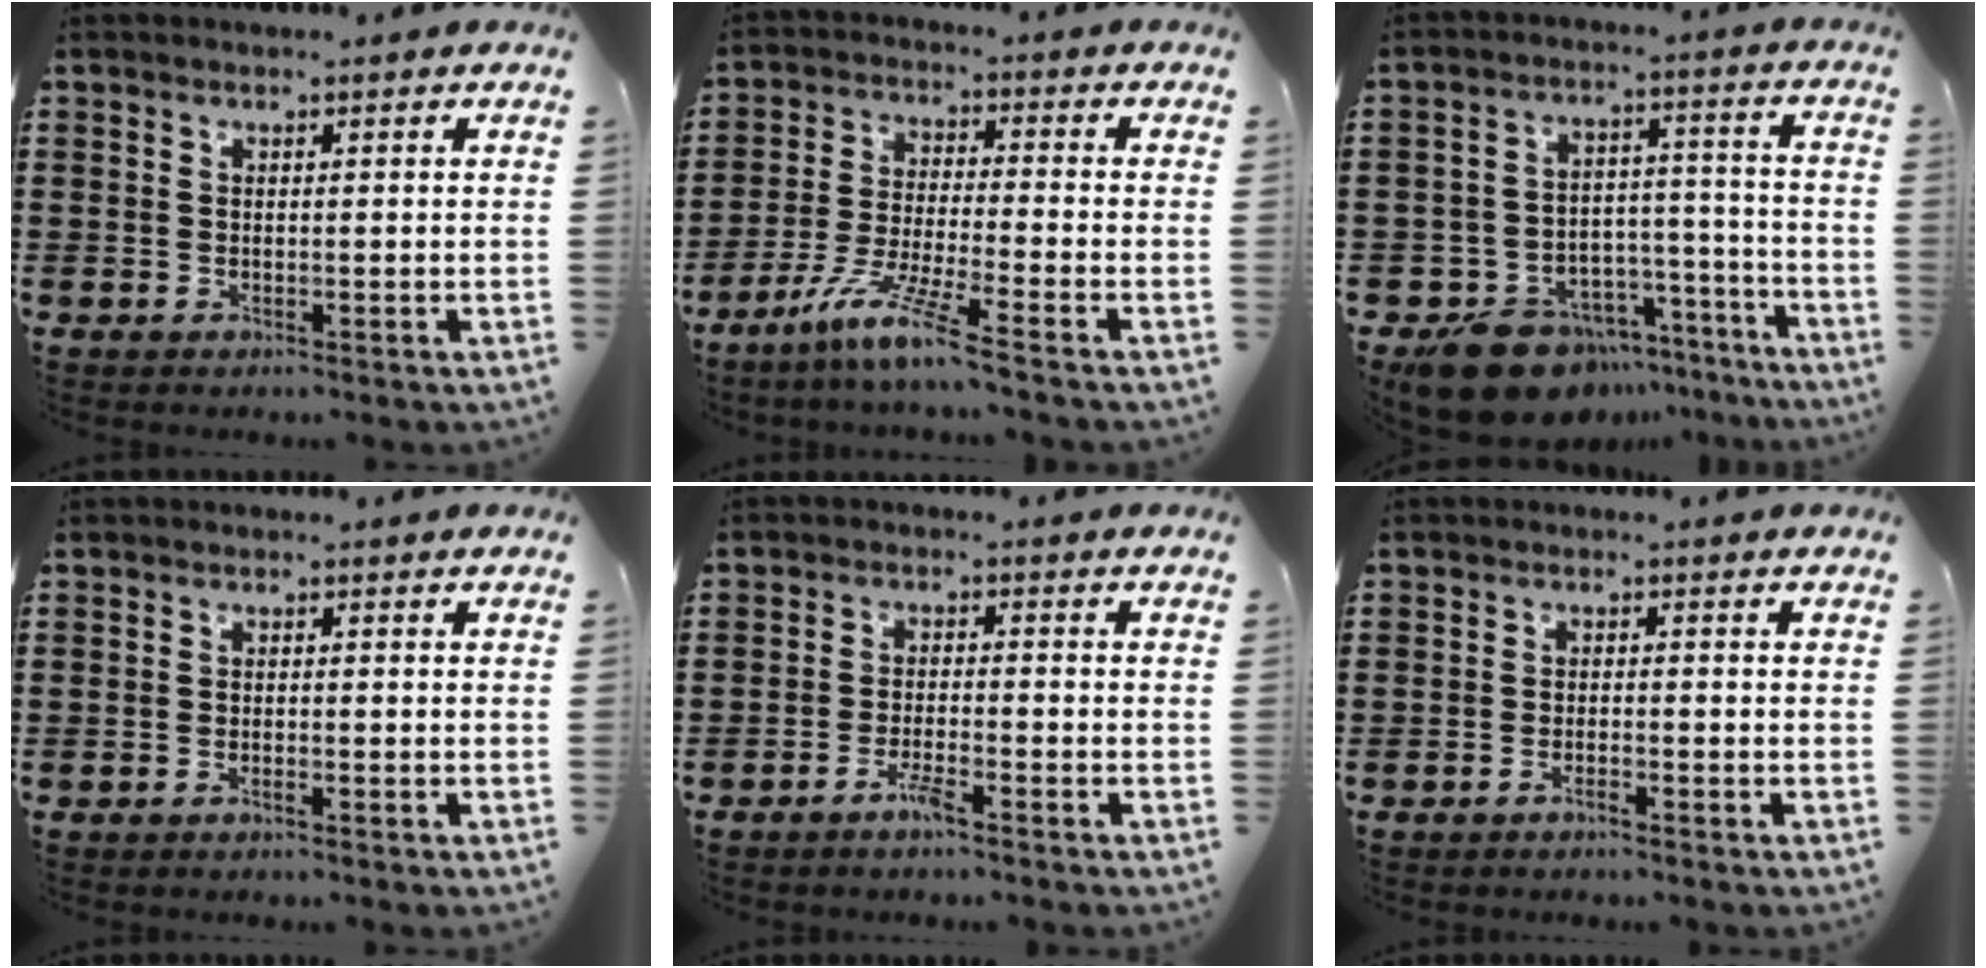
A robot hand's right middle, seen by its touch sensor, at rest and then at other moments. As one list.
[{"total": 8.0, "force": [-6.1, -0.4, 5.2], "torque": [-0.108, -0.016, -0.119]}, {"total": 10.9, "force": [-8.9, 5.5, 3.0], "torque": [-0.056, 0.046, -0.160]}, {"total": 0.7, "force": [-0.5, 0.0, 0.5], "torque": [-0.009, -0.002, -0.009]}, {"total": 3.0, "force": [-2.3, 0.2, 1.9], "torque": [-0.047, -0.001, -0.046]}, {"total": 1.2, "force": [-1.0, 0.0, 0.7], "torque": [-0.013, -0.003, -0.019]}]